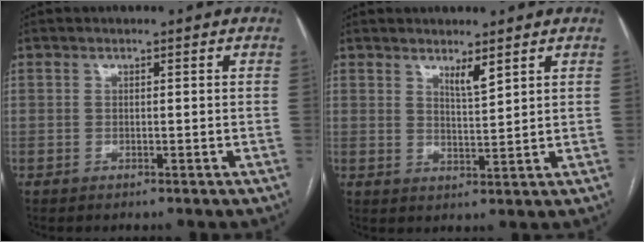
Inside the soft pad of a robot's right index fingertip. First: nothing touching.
{"total": 2.9, "force": [2.2, 0.2, 1.9], "torque": [-0.037, -0.013, 0.042]}